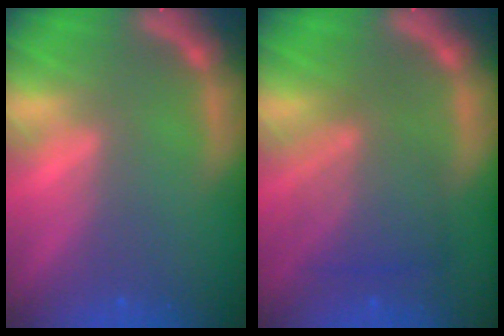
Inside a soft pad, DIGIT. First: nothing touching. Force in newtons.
{"total": 6.0}